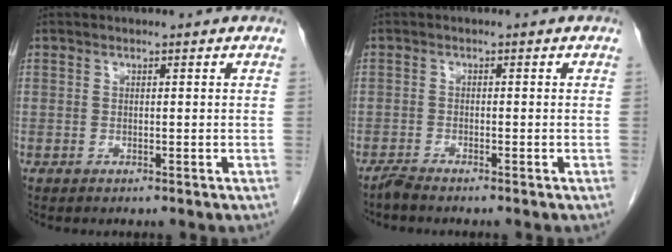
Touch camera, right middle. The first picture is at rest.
{"total": 1.5, "force": [-1.4, -0.1, 0.5], "torque": [-0.017, -0.004, -0.030]}